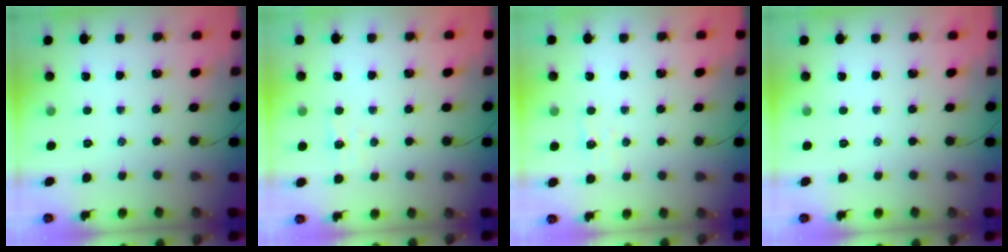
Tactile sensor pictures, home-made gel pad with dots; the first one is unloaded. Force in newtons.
{"total": 3.2, "press": 3.0, "slide": 0.9}
{"total": 3.2, "press": 3.0, "slide": 0.9}
{"total": 0.0}